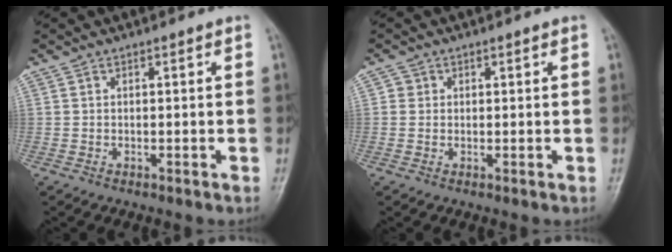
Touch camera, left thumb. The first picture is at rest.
{"total": 1.3, "force": [0.3, 1.2, 0.3], "torque": [0.005, 0.001, 0.001]}